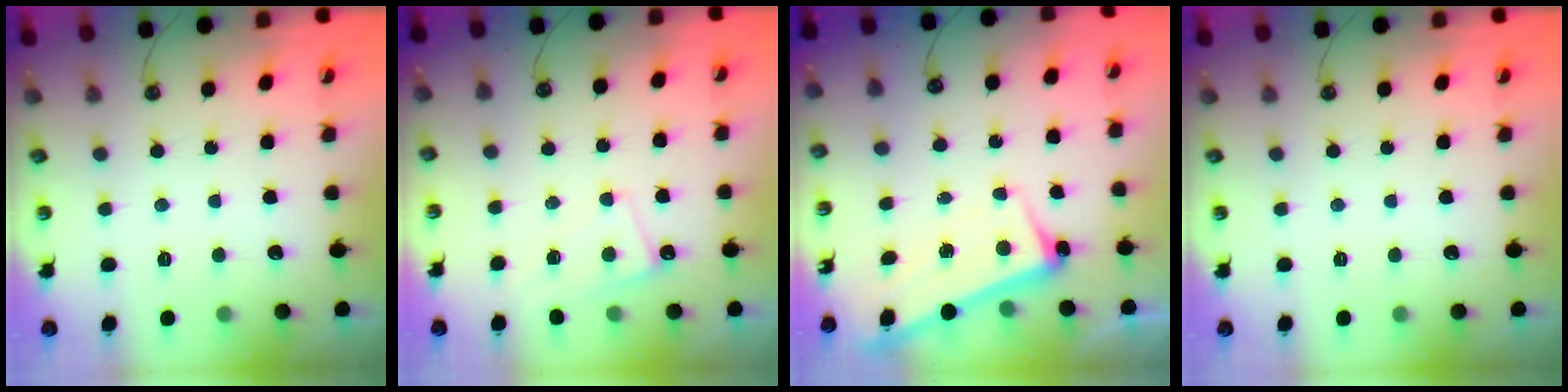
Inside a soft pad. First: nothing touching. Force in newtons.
{"total": 2.4, "press": 2.4, "slide": 0.6}
{"total": 2.4, "press": 2.2, "slide": 0.9}
{"total": 0.0}